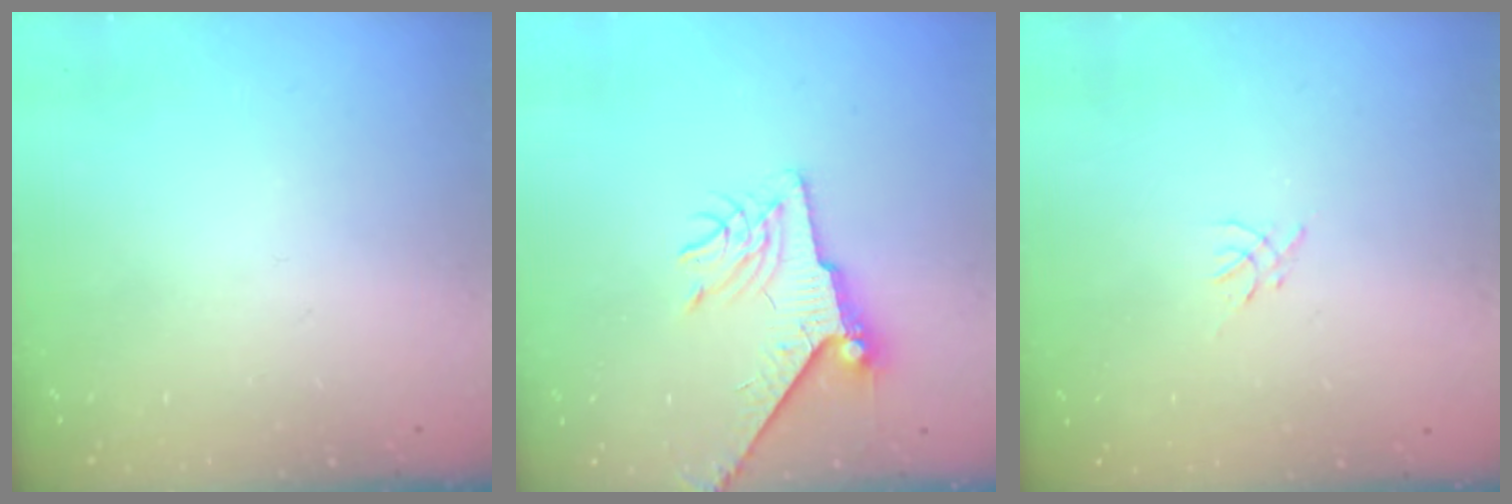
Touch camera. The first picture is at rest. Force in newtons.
{"total": 7.8, "press": 7.7, "slide": 0.9}
{"total": 0.0}